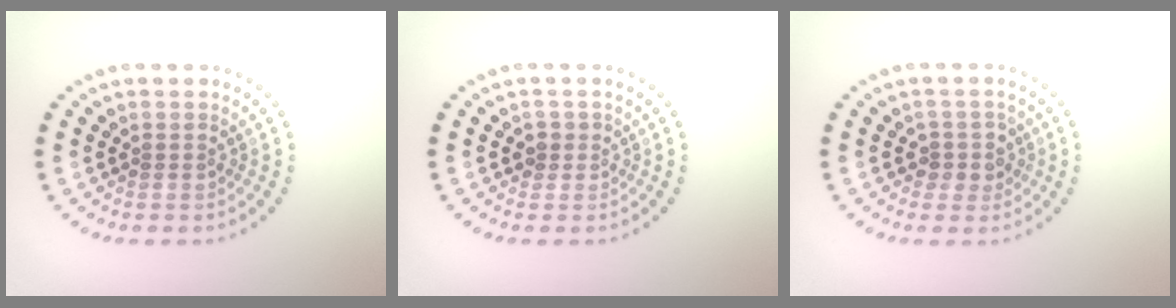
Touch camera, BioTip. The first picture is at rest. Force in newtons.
{"total": 1.3, "press": 1.1, "slide": 0.6}
{"total": 2.0, "press": 1.8, "slide": 1.0}